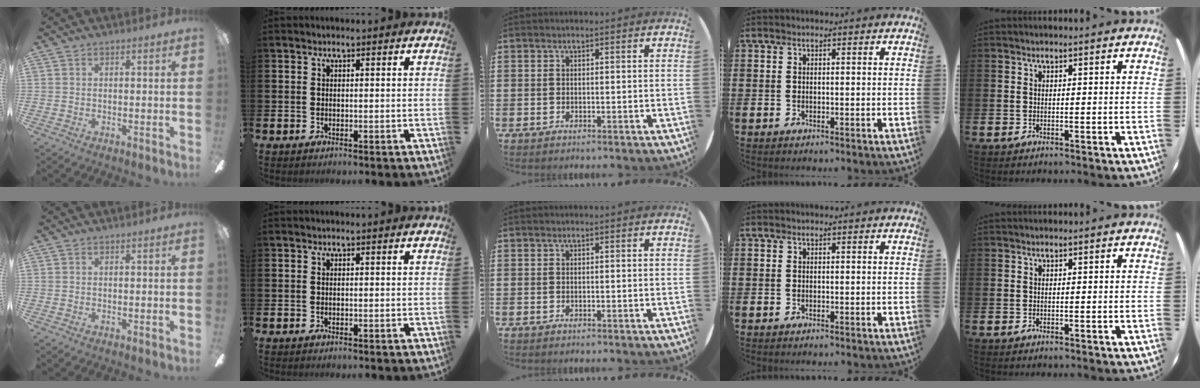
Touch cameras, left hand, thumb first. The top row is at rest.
{}